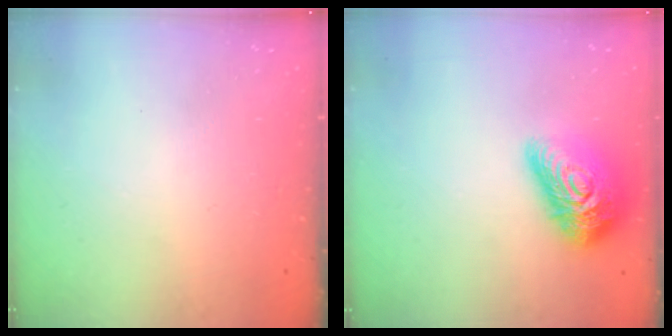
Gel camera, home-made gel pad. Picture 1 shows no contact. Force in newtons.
{"total": 18.8, "press": 18.7, "slide": 1.1}